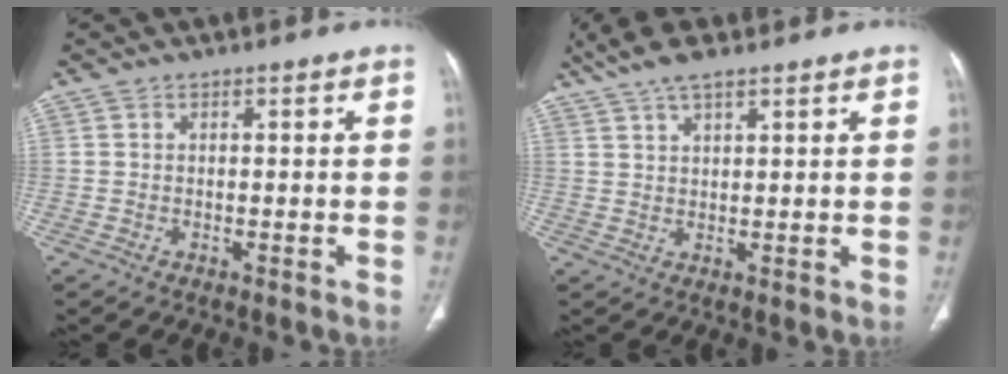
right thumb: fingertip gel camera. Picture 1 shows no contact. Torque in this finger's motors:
{"motor_torque": [-2.07, 2.21, 1.32, 1.20, 0.08]}